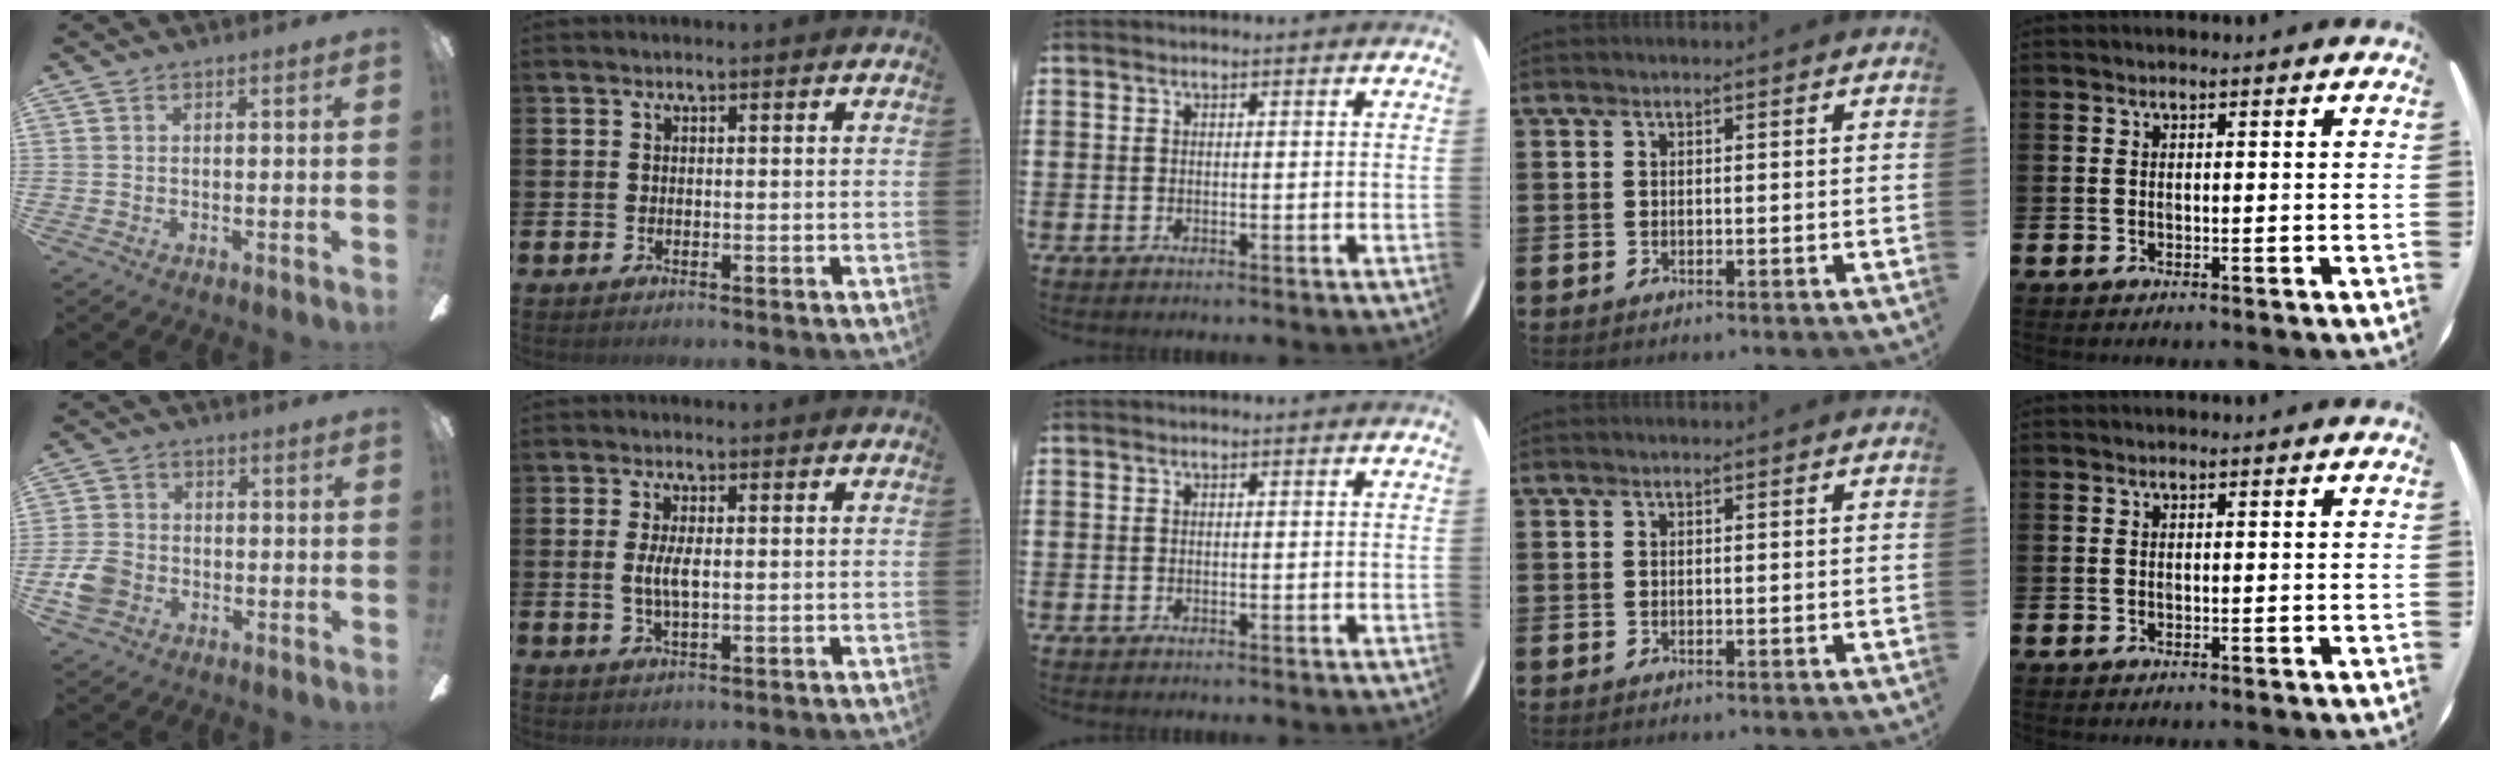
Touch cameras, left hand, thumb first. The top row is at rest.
{"thumb": {"total": 6.8, "force": [-2.7, 5.4, 3.2], "torque": [-0.077, 0.021, -0.051]}, "index": {"total": 3.4, "force": [0.4, 1.3, 3.1], "torque": [-0.054, 0.002, 0.003]}}